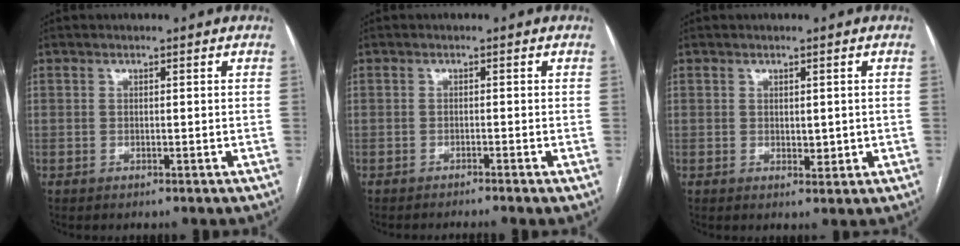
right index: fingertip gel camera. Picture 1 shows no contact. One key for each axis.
{"total": 2.6, "fx": -2.2, "fy": -0.7, "fz": 1.3, "tx": -0.013, "ty": 0.003, "tz": -0.033}
{"total": 2.1, "fx": 0.1, "fy": 1.2, "fz": 1.7, "tx": -0.023, "ty": -0.006, "tz": 0.006}